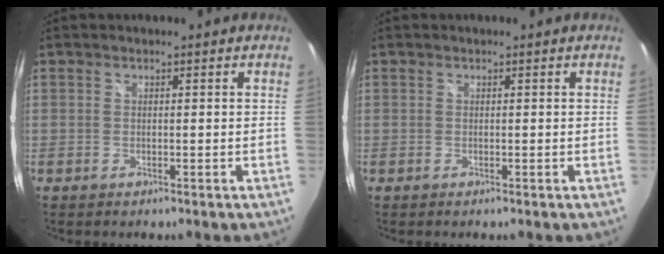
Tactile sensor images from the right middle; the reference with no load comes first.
{"total": 0.0}